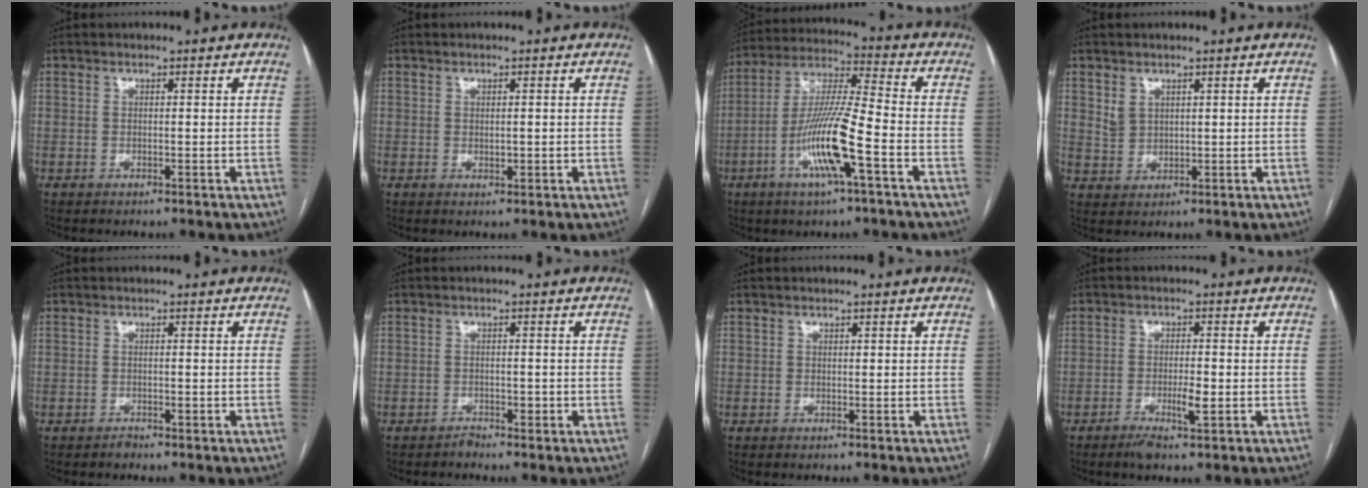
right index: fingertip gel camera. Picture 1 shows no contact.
{"total": 0.9, "force": [0.0, 0.4, 0.7], "torque": [-0.011, -0.001, 0.003]}
{"total": 13.0, "force": [-4.9, 0.5, 12.1], "torque": [-0.239, -0.001, -0.094]}
{"total": 2.5, "force": [1.4, 1.9, 0.8], "torque": [-0.018, 0.004, 0.036]}
{"total": 0.7, "force": [-0.6, 0.2, 0.3], "torque": [-0.007, 0.000, -0.008]}
{"total": 1.2, "force": [-1.0, 0.5, 0.3], "torque": [-0.004, 0.002, -0.015]}
{"total": 0.0}
{"total": 4.0, "force": [-1.6, 0.6, 3.7], "torque": [-0.070, -0.004, -0.027]}